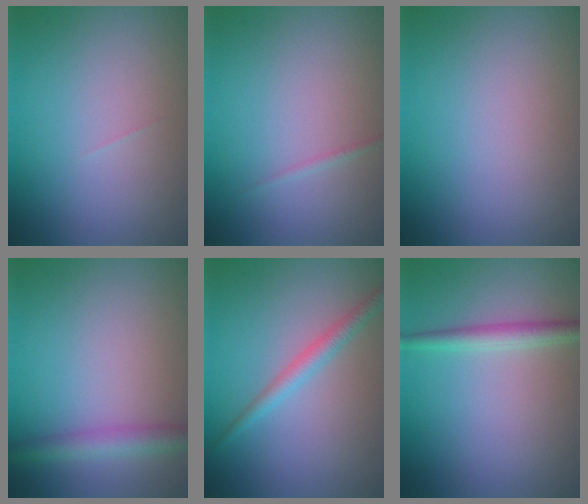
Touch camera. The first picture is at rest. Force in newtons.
{"total": 0.5, "press": 0.5, "slide": 0.0}
{"total": 0.0}
{"total": 3.0, "press": 3.0, "slide": 0.1}
{"total": 2.0, "press": 2.0, "slide": 0.0}
{"total": 2.2, "press": 2.2, "slide": 0.1}